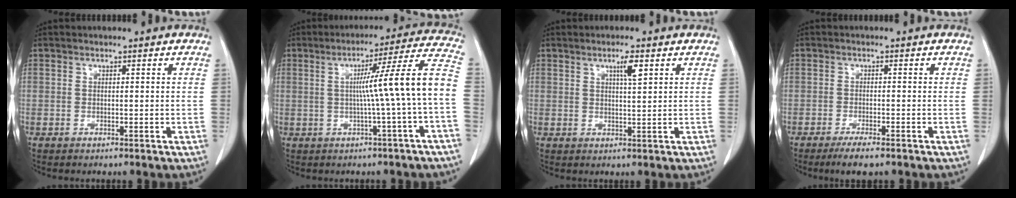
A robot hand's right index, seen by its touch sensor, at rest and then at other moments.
{"total": 13.6, "force": [-0.7, -2.3, 13.4], "torque": [-0.174, 0.021, -0.012]}
{"total": 3.0, "force": [1.5, 0.2, 2.6], "torque": [-0.046, -0.001, 0.025]}
{"total": 3.9, "force": [-2.9, 0.4, 2.7], "torque": [-0.047, -0.009, -0.047]}